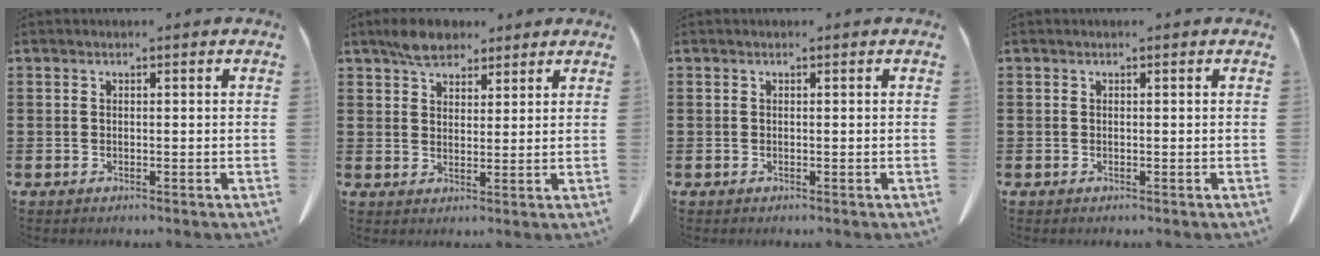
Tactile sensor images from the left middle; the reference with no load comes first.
{"total": 5.1, "force": [4.0, 2.6, 1.8], "torque": [-0.038, 0.004, 0.075]}
{"total": 0.0}
{"total": 0.0}